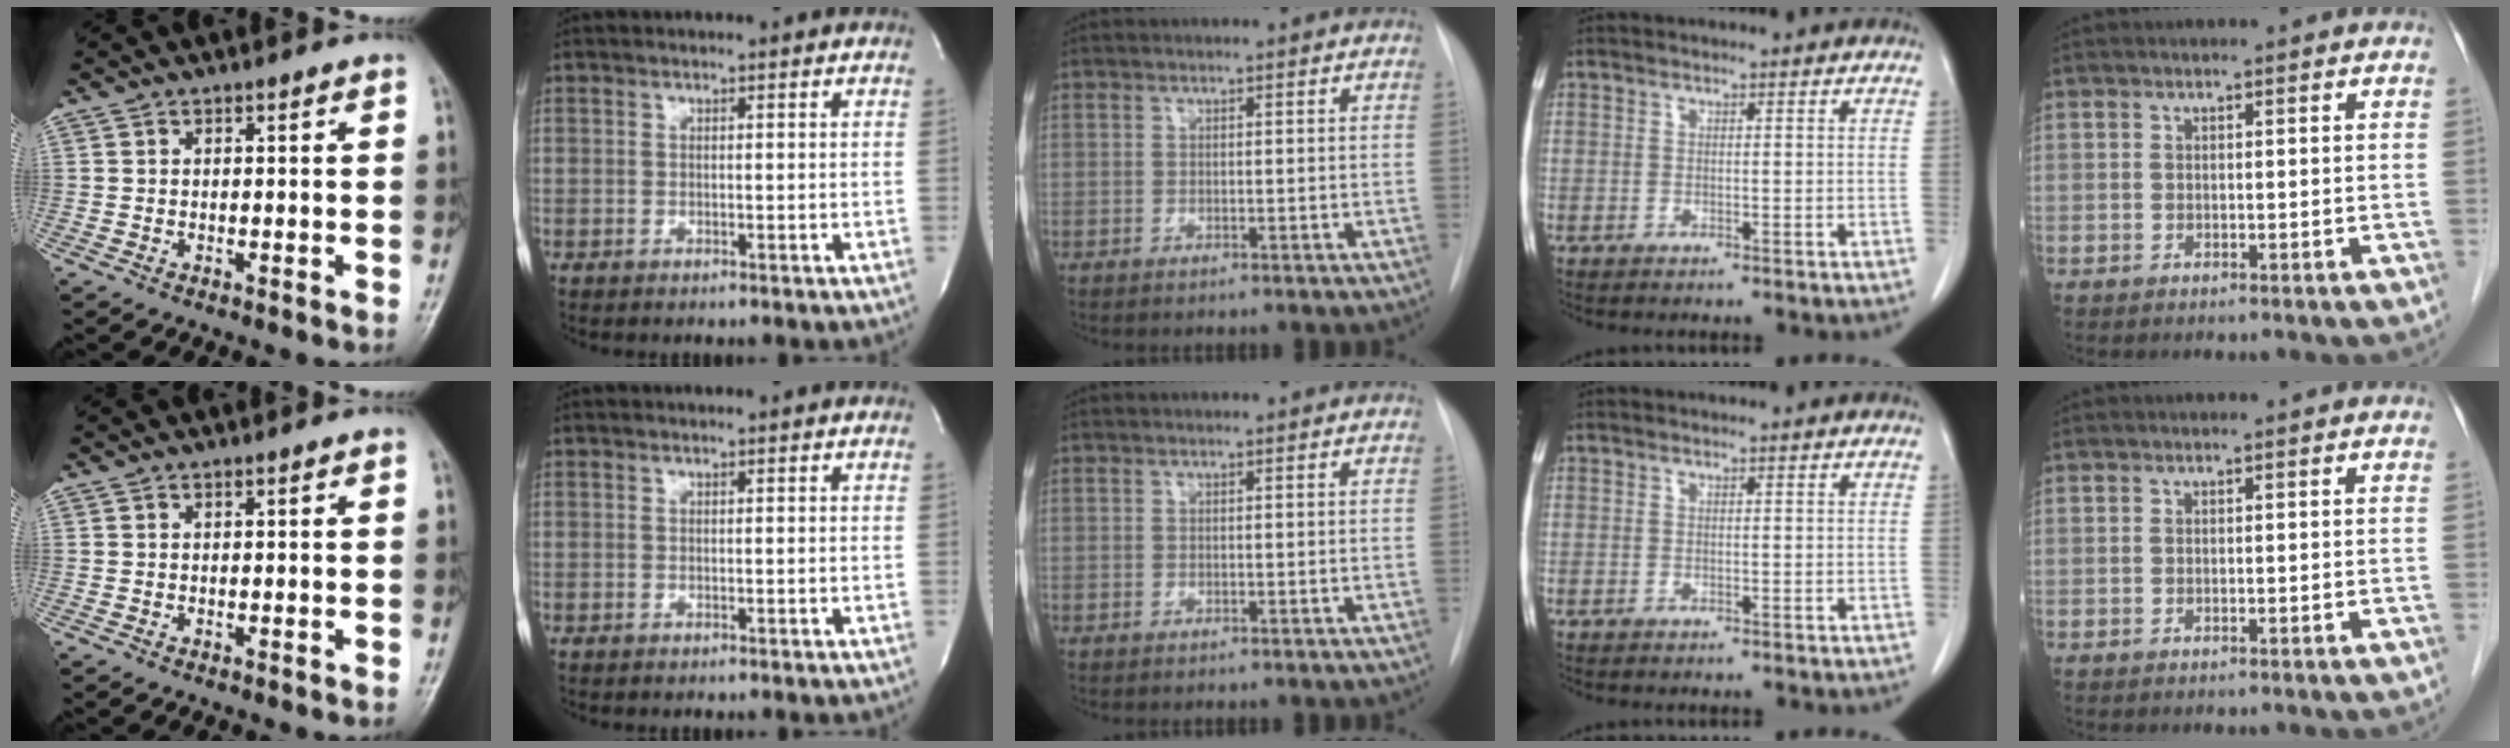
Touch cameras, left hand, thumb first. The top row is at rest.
{}